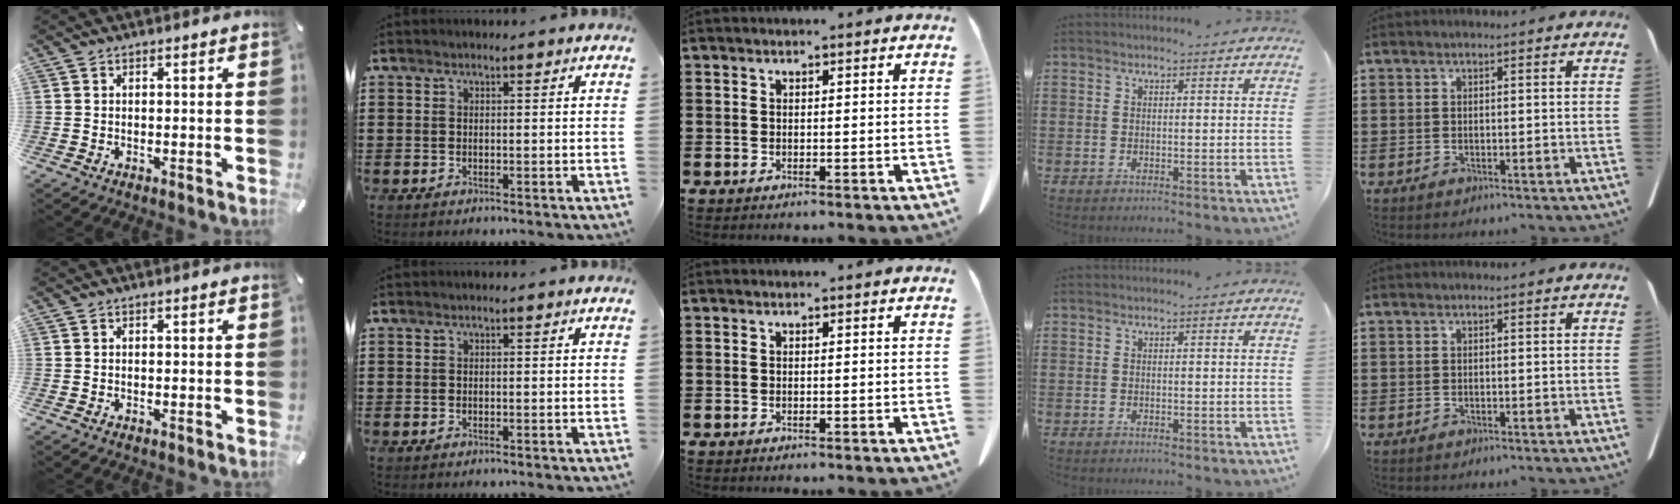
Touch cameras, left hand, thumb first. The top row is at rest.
{}